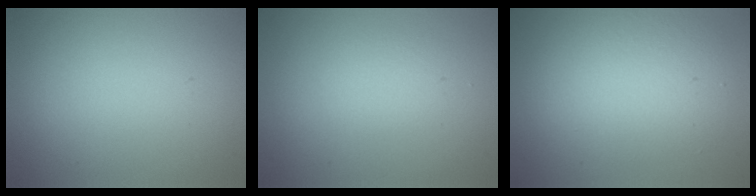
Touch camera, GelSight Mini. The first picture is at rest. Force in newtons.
{"total": 1.2, "press": 1.2, "slide": 0.0}
{"total": 4.6, "press": 4.6, "slide": 0.2}